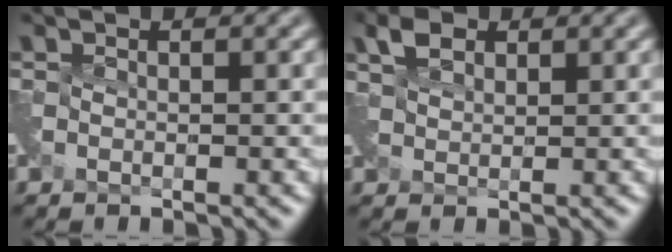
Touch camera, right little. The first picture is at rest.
{"total": 2.4, "force": [1.8, 1.2, 1.0], "torque": [-0.022, 0.007, 0.035]}